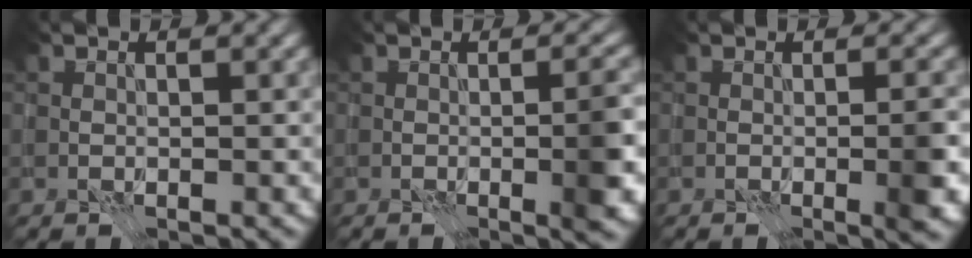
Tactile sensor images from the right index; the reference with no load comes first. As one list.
[{"total": 4.4, "force": [-0.8, 1.1, 4.2], "torque": [-0.054, 0.006, -0.017]}, {"total": 3.2, "force": [-0.8, 0.6, 3.1], "torque": [-0.041, 0.004, -0.016]}]